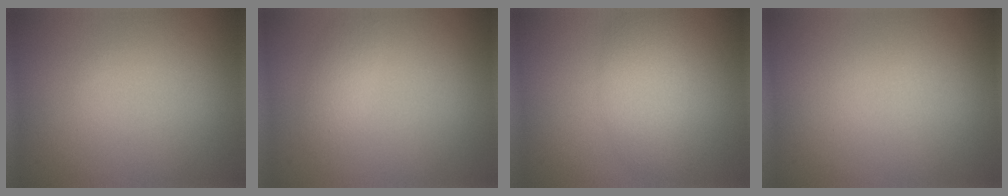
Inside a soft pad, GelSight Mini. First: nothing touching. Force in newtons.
{"total": 1.6, "press": 1.6, "slide": 0.1}
{"total": 3.1, "press": 3.1, "slide": 0.1}
{"total": 0.0}